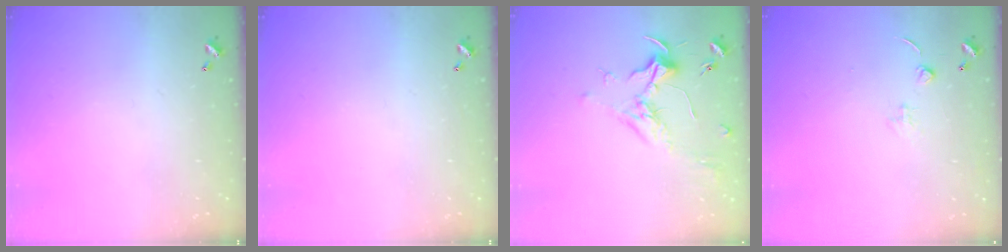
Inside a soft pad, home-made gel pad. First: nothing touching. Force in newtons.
{"total": 0.0}
{"total": 1.8, "press": 1.7, "slide": 0.7}
{"total": 0.9, "press": 0.9, "slide": 0.3}